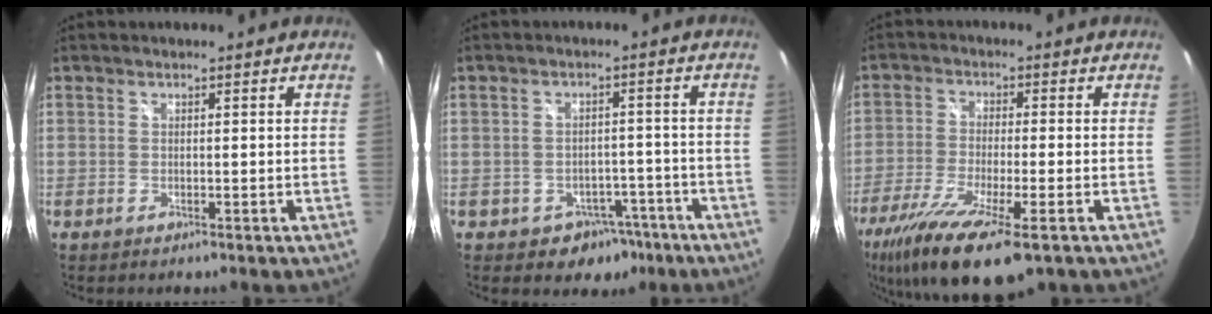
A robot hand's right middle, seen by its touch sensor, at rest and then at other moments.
{"total": 6.3, "force": [-3.8, 4.7, 1.6], "torque": [-0.034, 0.023, -0.033]}
{"total": 15.7, "force": [-9.6, 3.5, 11.9], "torque": [-0.242, -0.063, -0.172]}